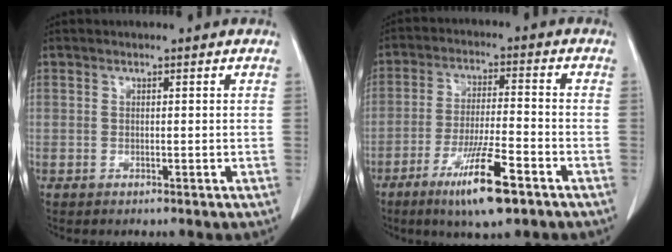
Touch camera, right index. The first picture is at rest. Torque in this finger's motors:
{"motor_torque": [1.30, -0.84, 0.31, 0.09]}